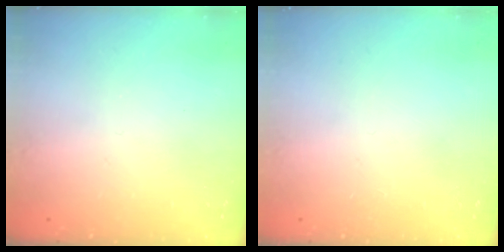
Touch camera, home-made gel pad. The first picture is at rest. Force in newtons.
{"total": 0.0}